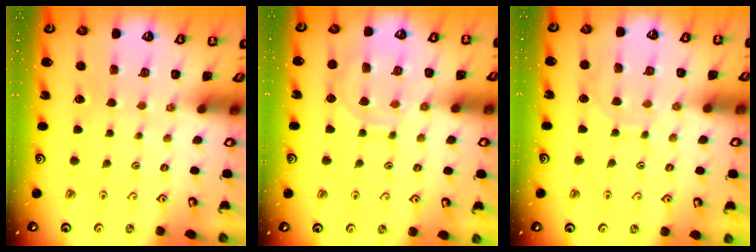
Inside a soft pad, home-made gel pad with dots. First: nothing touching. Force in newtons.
{"total": 10.7, "press": 10.7, "slide": 1.0}
{"total": 6.9, "press": 6.9, "slide": 0.5}